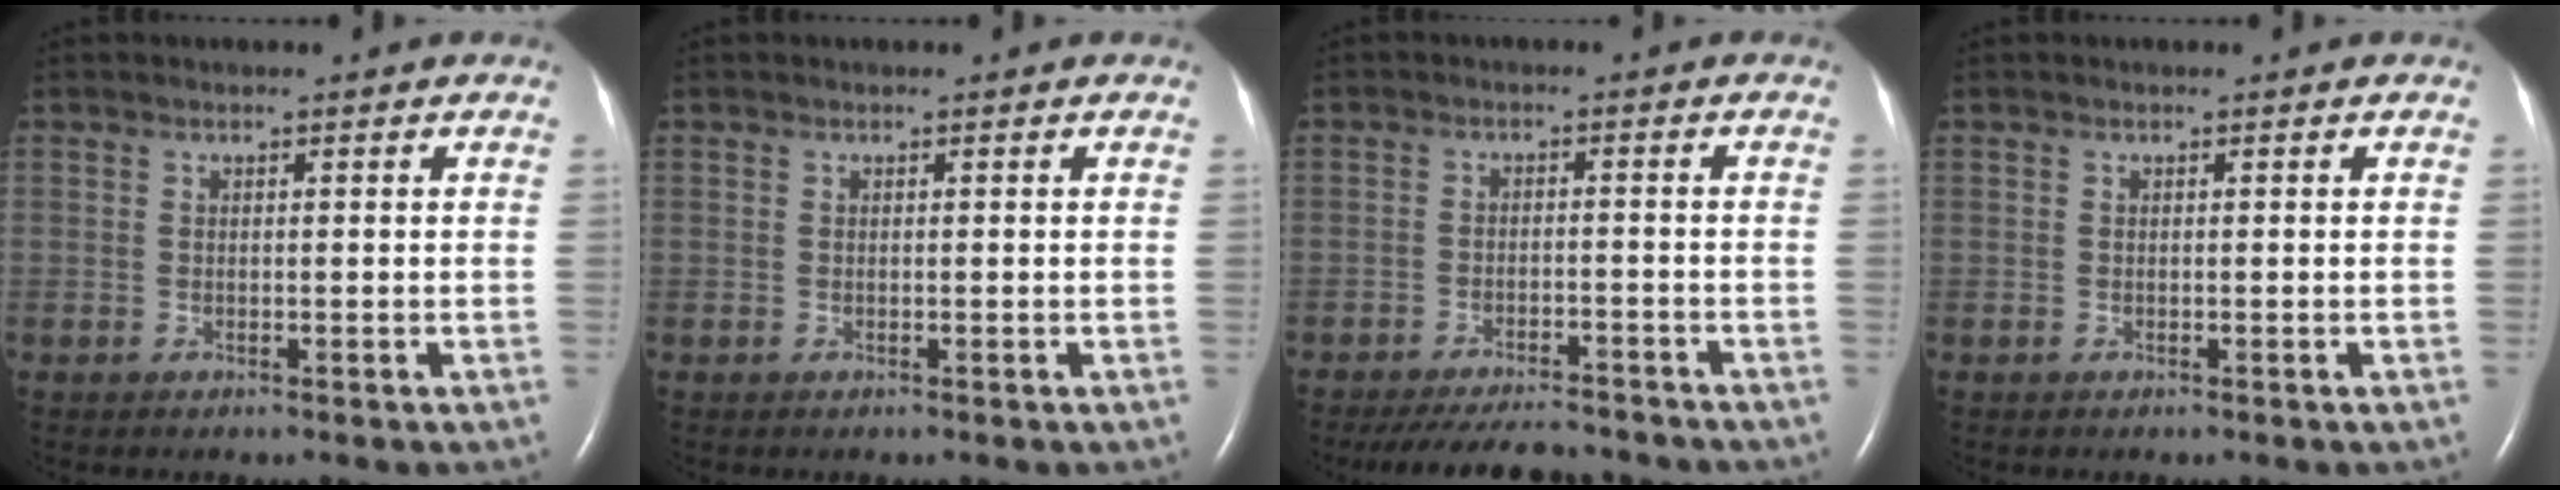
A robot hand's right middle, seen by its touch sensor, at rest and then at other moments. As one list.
[{"total": 0.0}, {"total": 10.7, "force": [-9.8, 2.1, 3.6], "torque": [-0.060, -0.007, -0.139]}, {"total": 0.0}]